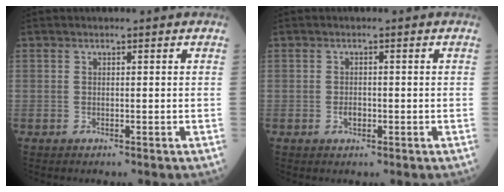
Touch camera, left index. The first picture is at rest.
{"total": 1.3, "force": [-0.5, 0.8, 0.9], "torque": [-0.017, 0.002, -0.006]}